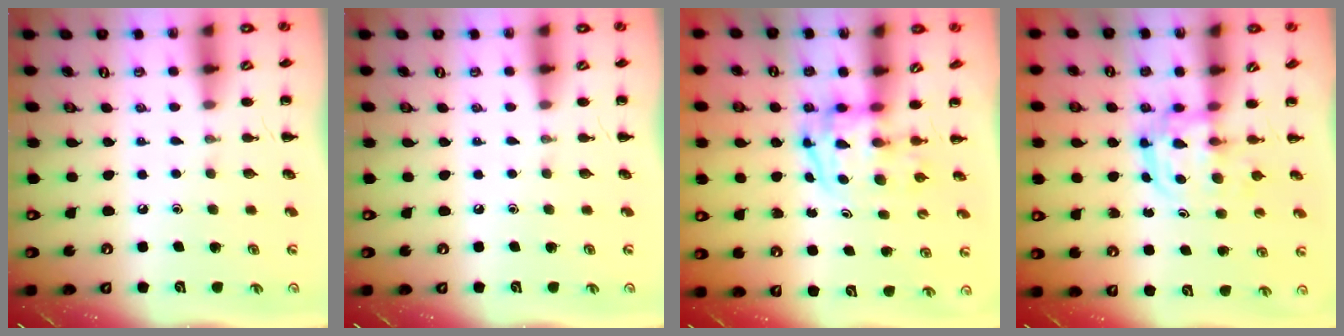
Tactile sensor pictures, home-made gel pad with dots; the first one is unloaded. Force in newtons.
{"total": 0.0}
{"total": 4.0, "press": 3.9, "slide": 0.6}
{"total": 3.1, "press": 3.1, "slide": 0.4}